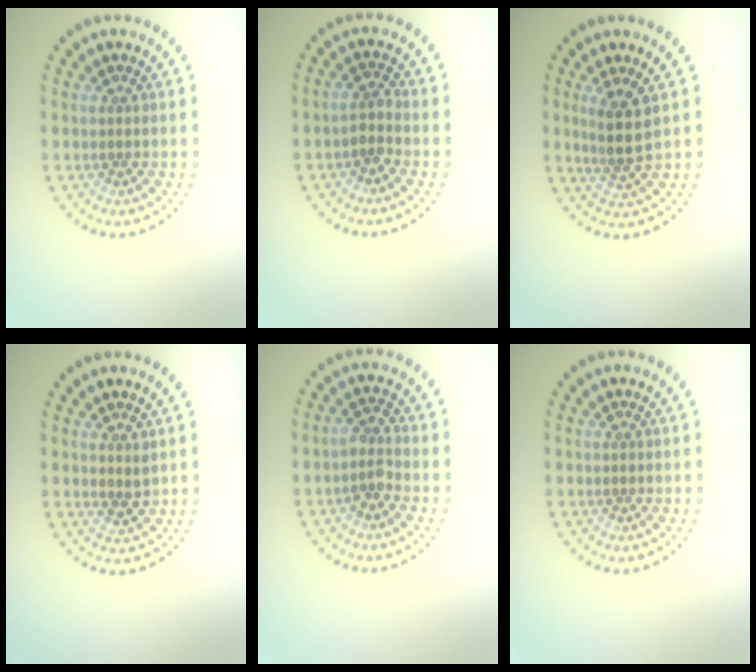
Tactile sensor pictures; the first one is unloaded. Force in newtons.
{"total": 1.5, "press": 1.2, "slide": 0.9}
{"total": 2.8, "press": 2.4, "slide": 1.5}
{"total": 1.1, "press": 1.0, "slide": 0.5}
{"total": 1.9, "press": 1.3, "slide": 1.3}
{"total": 0.0}